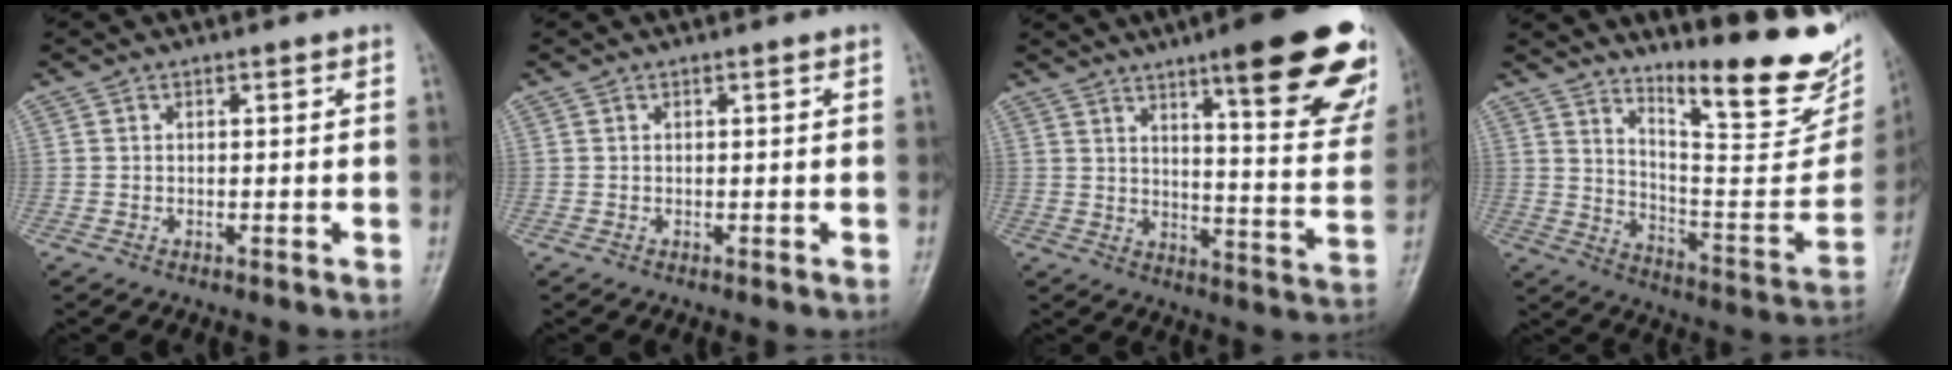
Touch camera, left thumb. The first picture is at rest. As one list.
[{"total": 0.0}, {"total": 24.3, "force": [14.3, 5.0, 18.9], "torque": [-0.216, -0.063, 0.188]}, {"total": 23.1, "force": [17.2, 5.0, 14.5], "torque": [-0.176, -0.133, 0.256]}]